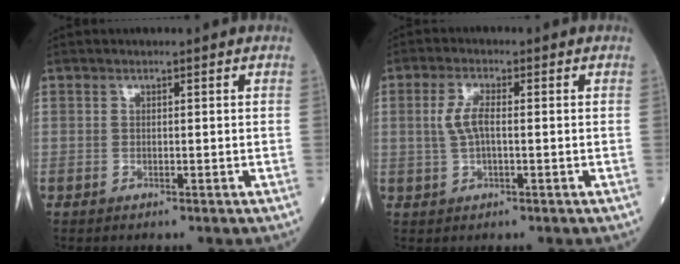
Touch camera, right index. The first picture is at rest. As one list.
[{"total": 3.7, "force": [0.2, 1.2, 3.5], "torque": [-0.081, 0.008, 0.004]}]